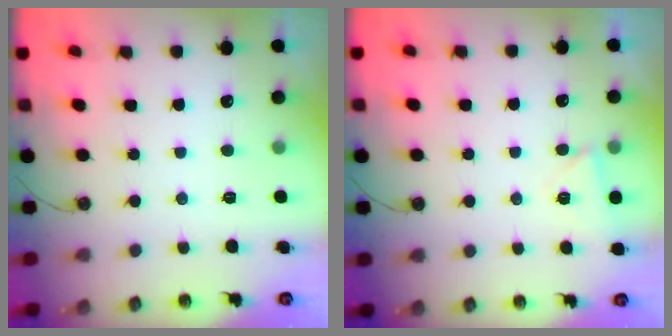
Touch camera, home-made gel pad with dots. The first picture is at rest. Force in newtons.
{"total": 3.5, "press": 3.3, "slide": 1.1}